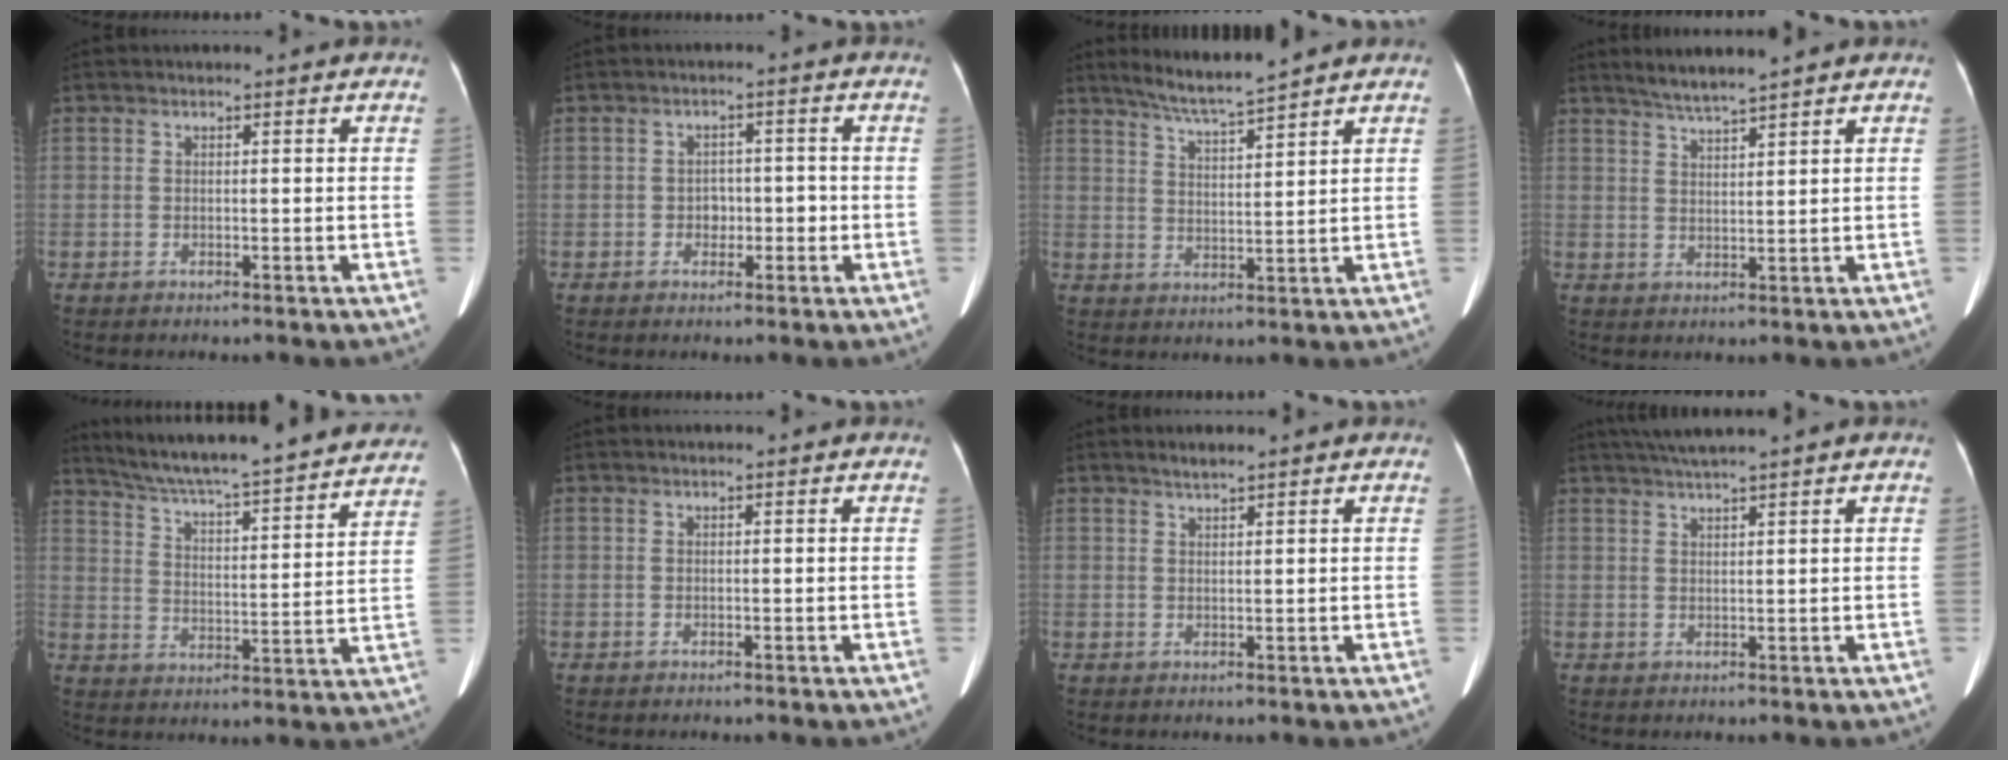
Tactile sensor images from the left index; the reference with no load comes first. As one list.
[{"total": 2.8, "force": [-0.8, 2.1, 1.7], "torque": [-0.019, 0.012, -0.009]}, {"total": 6.2, "force": [5.5, -1.1, 2.6], "torque": [-0.055, -0.007, 0.106]}, {"total": 4.3, "force": [3.8, -0.8, 2.0], "torque": [-0.040, 0.003, 0.075]}, {"total": 27.4, "force": [25.0, 2.0, 11.2], "torque": [-0.181, -0.029, 0.332]}, {"total": 0.0}, {"total": 1.7, "force": [1.5, -0.1, 0.8], "torque": [-0.019, 0.006, 0.031]}, {"total": 4.4, "force": [3.6, -1.0, 2.3], "torque": [-0.041, 0.017, 0.069]}]